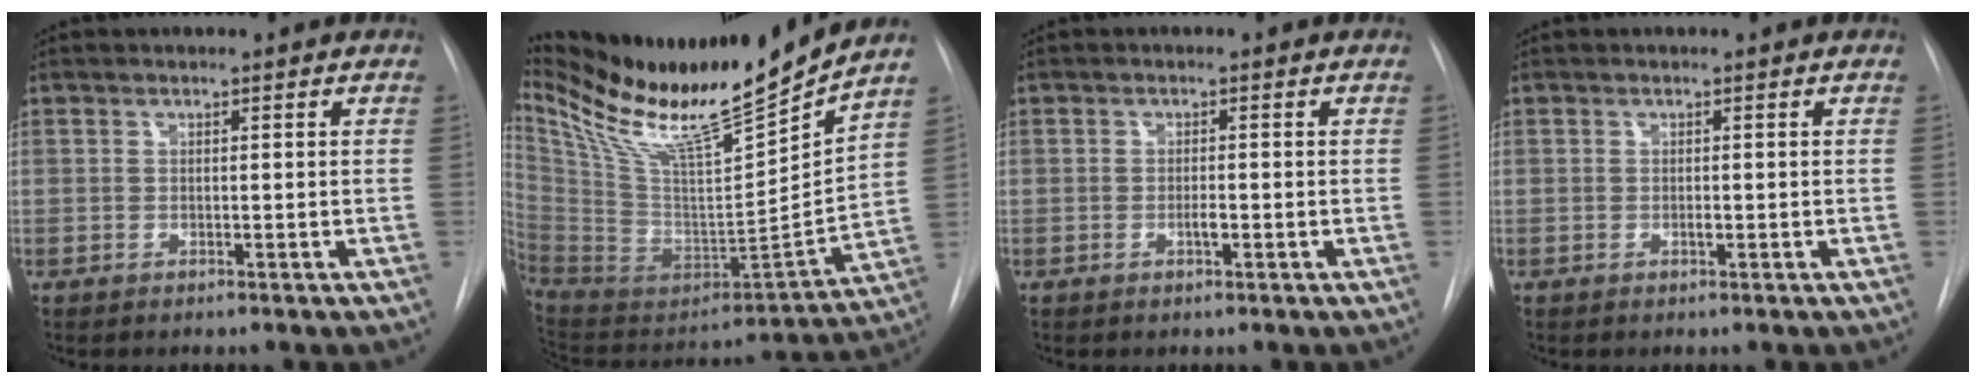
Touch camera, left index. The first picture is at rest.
{"total": 22.6, "force": [19.2, 0.1, 11.9], "torque": [-0.210, -0.062, 0.336]}
{"total": 1.4, "force": [-1.1, 0.1, 0.8], "torque": [-0.014, -0.006, -0.020]}
{"total": 0.8, "force": [-0.7, 0.1, 0.3], "torque": [-0.005, -0.006, -0.013]}